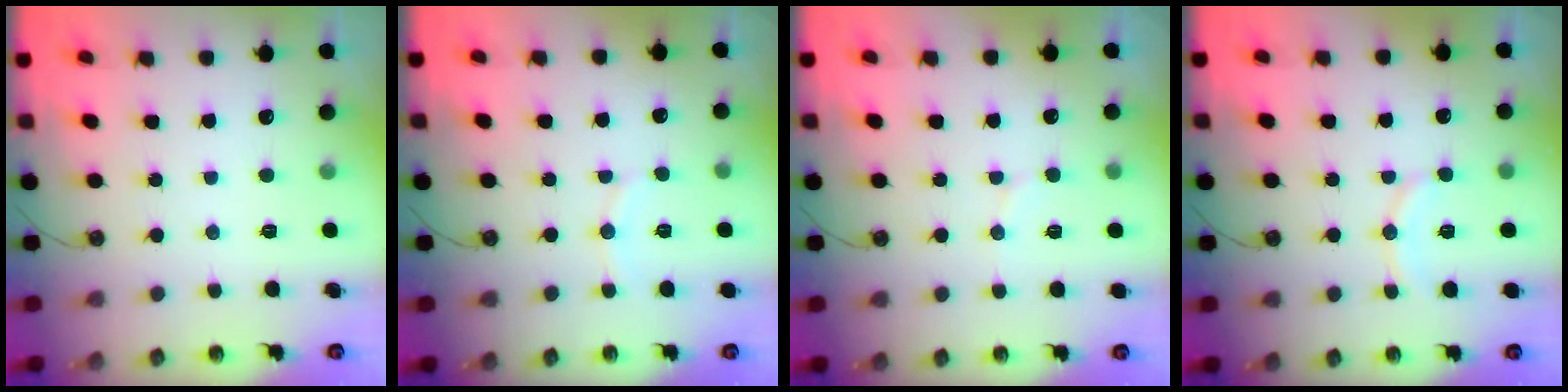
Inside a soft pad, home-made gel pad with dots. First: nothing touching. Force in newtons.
{"total": 6.3, "press": 6.2, "slide": 1.3}
{"total": 6.1, "press": 6.1, "slide": 0.4}
{"total": 8.3, "press": 8.2, "slide": 1.1}